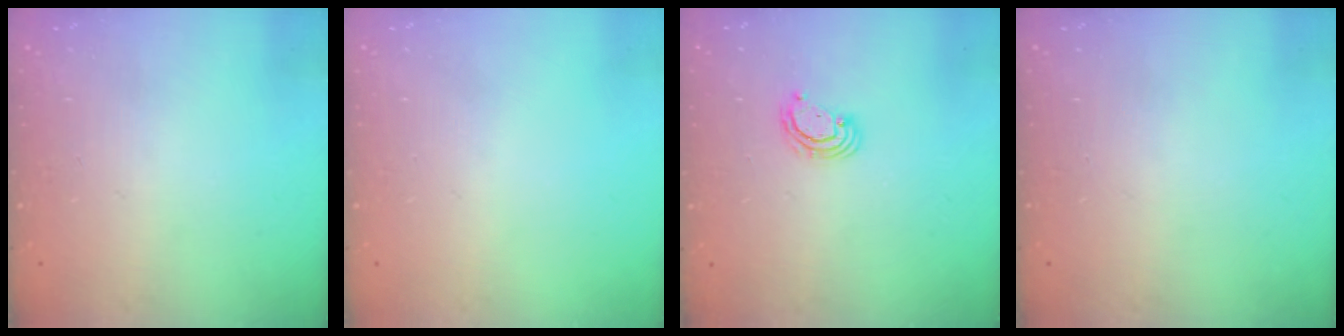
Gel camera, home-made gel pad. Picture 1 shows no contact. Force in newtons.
{"total": 0.0}
{"total": 2.8, "press": 2.8, "slide": 0.3}
{"total": 0.0}